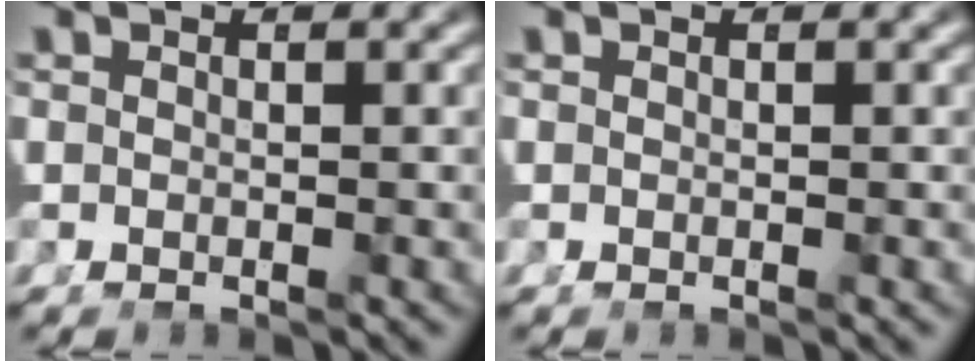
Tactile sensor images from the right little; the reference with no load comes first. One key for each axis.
{"total": 0.0}